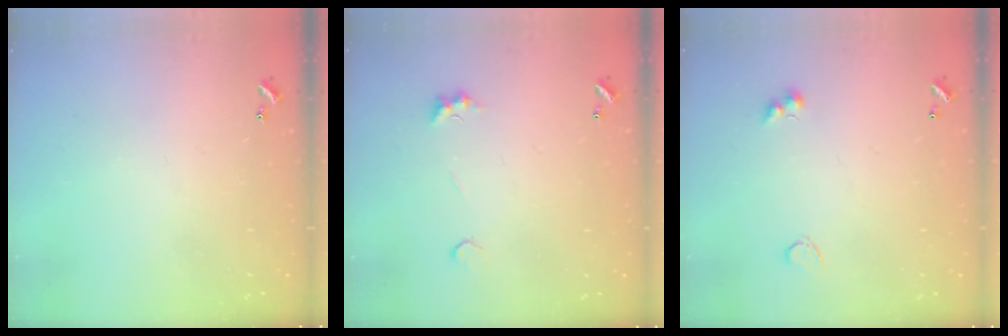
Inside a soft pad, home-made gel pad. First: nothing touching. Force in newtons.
{"total": 1.8, "press": 1.7, "slide": 0.4}
{"total": 3.8, "press": 3.8, "slide": 0.5}